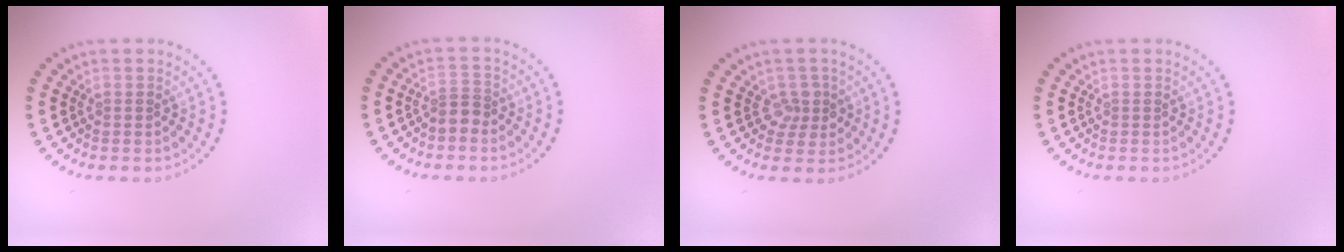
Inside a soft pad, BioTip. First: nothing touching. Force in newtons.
{"total": 1.9, "press": 1.5, "slide": 1.1}
{"total": 2.0, "press": 1.7, "slide": 0.9}
{"total": 0.0}